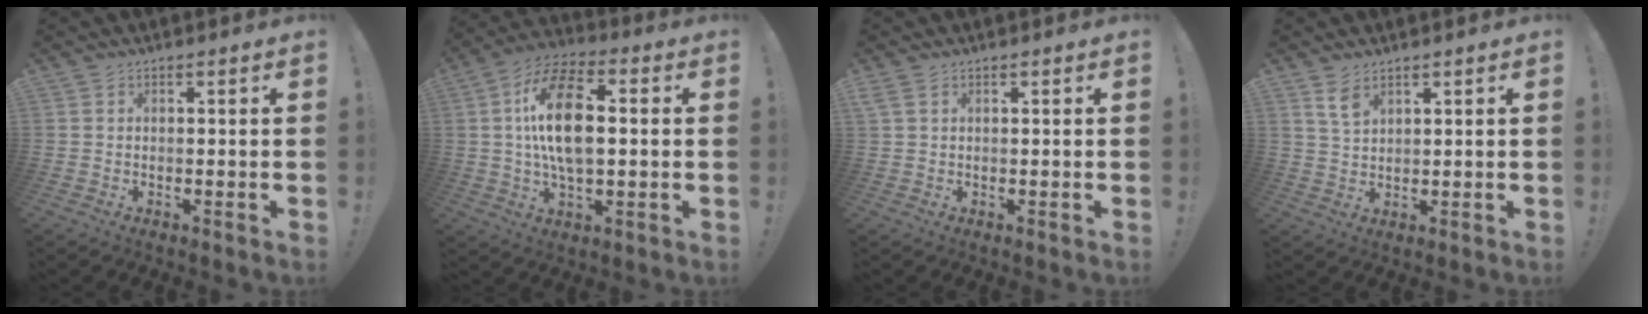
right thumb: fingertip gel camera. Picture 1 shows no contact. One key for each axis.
{"total": 16.7, "fx": 1.5, "fy": 9.2, "fz": 13.9, "tx": -0.247, "ty": 0.007, "tz": 0.024}
{"total": 1.8, "fx": 0.9, "fy": 1.0, "fz": 1.3, "tx": -0.027, "ty": 0.004, "tz": 0.018}
{"total": 5.1, "fx": 3.3, "fy": 2.9, "fz": 2.5, "tx": -0.035, "ty": -0.020, "tz": 0.061}